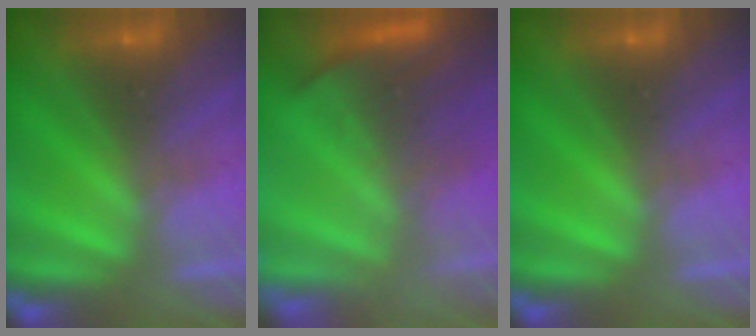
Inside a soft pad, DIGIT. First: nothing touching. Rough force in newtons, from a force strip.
{"total": 8.3}
{"total": 0.0}